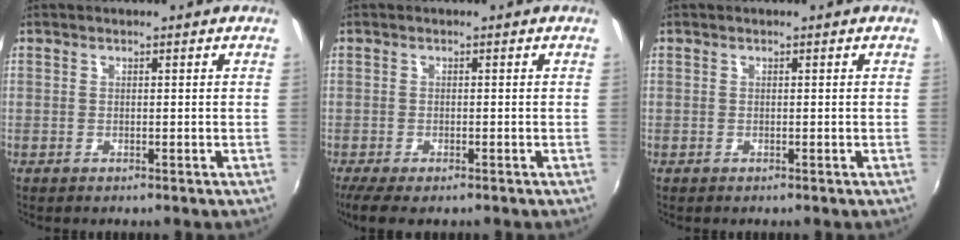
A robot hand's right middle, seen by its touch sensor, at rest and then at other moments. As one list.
[{"total": 5.3, "force": [-3.8, 1.5, 3.4], "torque": [-0.079, -0.025, -0.065]}, {"total": 0.0}]